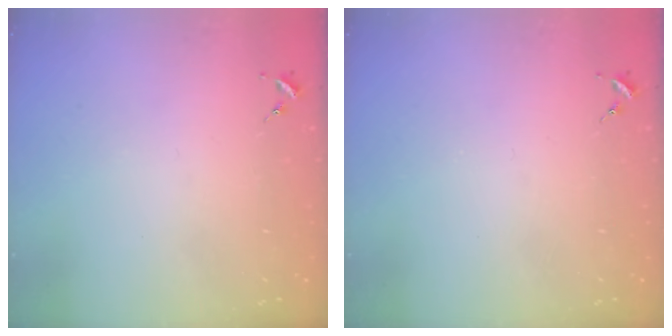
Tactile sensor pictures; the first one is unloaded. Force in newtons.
{"total": 0.0}